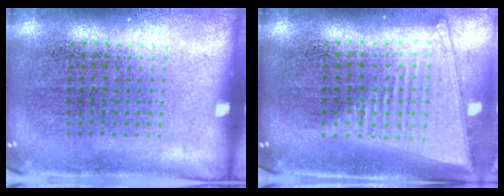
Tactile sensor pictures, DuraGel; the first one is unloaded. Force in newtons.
{"total": 2.0, "press": 1.7, "slide": 1.0}